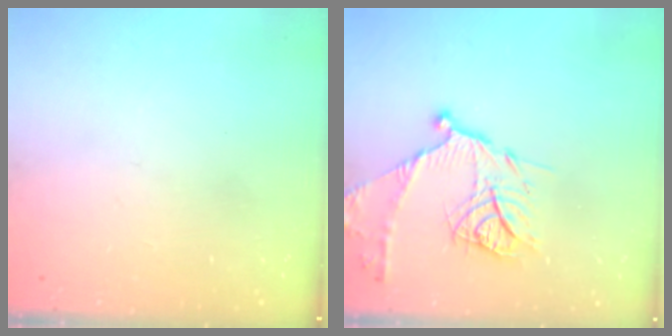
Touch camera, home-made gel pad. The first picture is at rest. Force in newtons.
{"total": 15.0, "press": 14.9, "slide": 1.2}